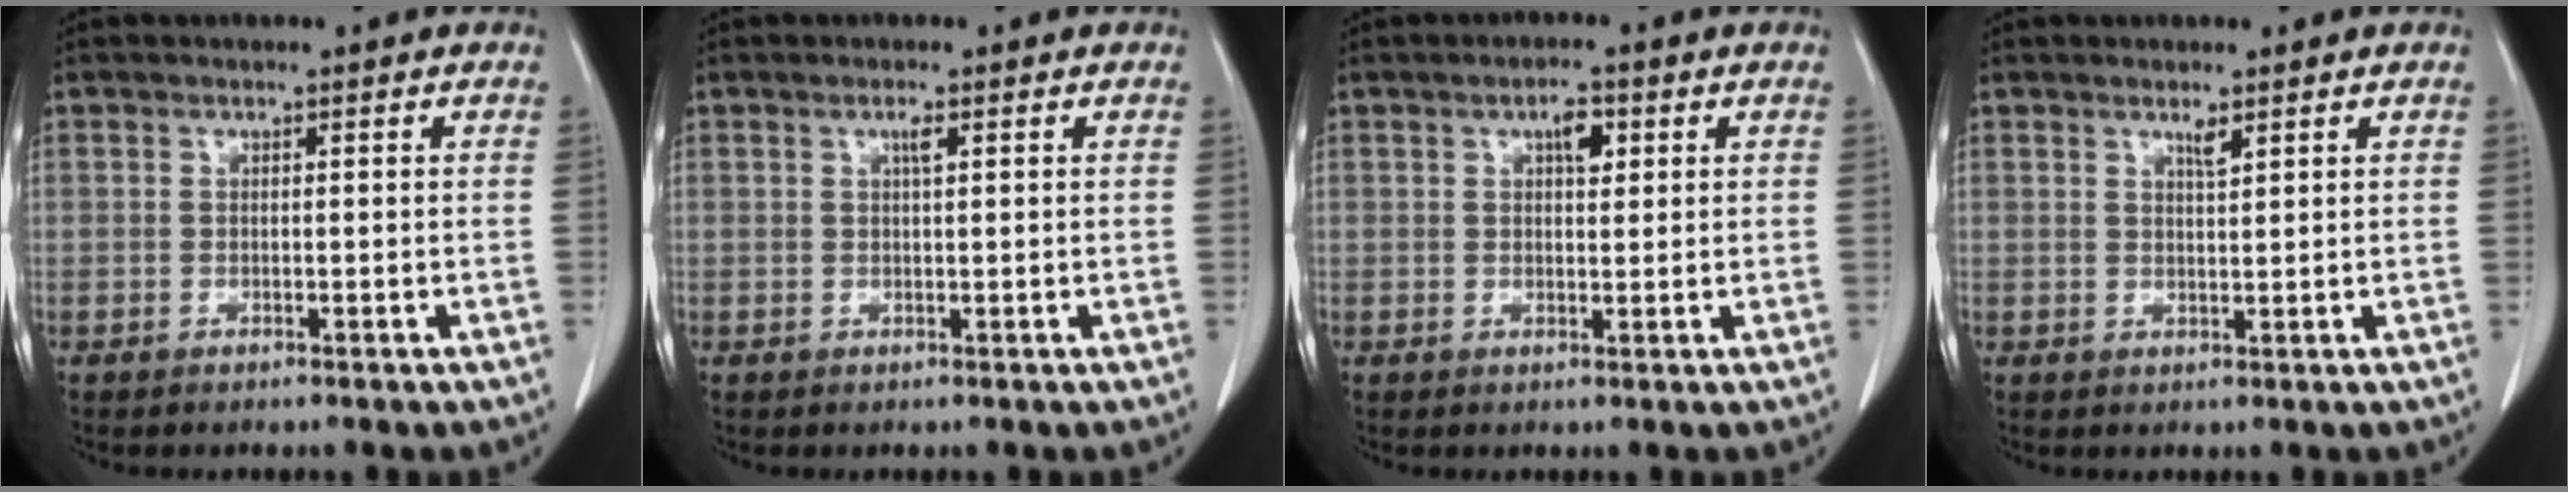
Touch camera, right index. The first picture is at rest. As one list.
[{"total": 1.2, "force": [0.5, 0.1, 1.1], "torque": [-0.020, 0.001, 0.008]}, {"total": 3.0, "force": [1.2, 1.2, 2.5], "torque": [-0.041, 0.003, 0.019]}, {"total": 1.5, "force": [1.1, 0.1, 1.1], "torque": [-0.020, -0.005, 0.019]}]